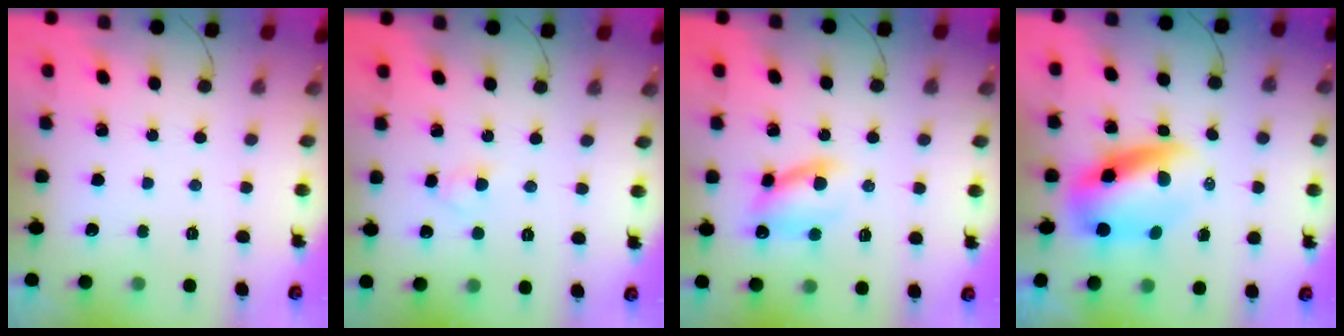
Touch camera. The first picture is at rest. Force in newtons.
{"total": 2.6, "press": 2.4, "slide": 1.1}
{"total": 10.4, "press": 10.3, "slide": 1.3}
{"total": 7.6, "press": 7.3, "slide": 2.3}